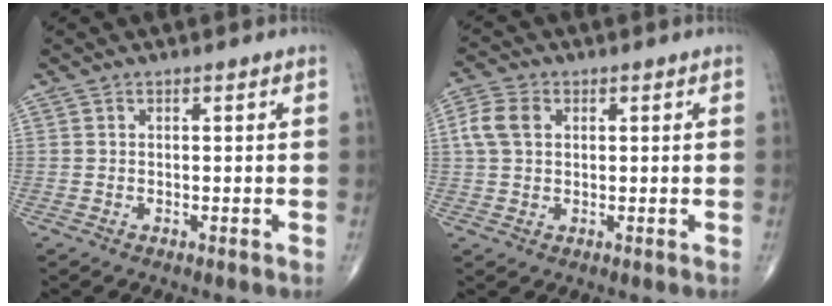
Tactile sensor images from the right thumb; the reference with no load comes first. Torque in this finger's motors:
{"motor_torque": [-0.13, 0.16, 0.16, 0.01, 0.04]}